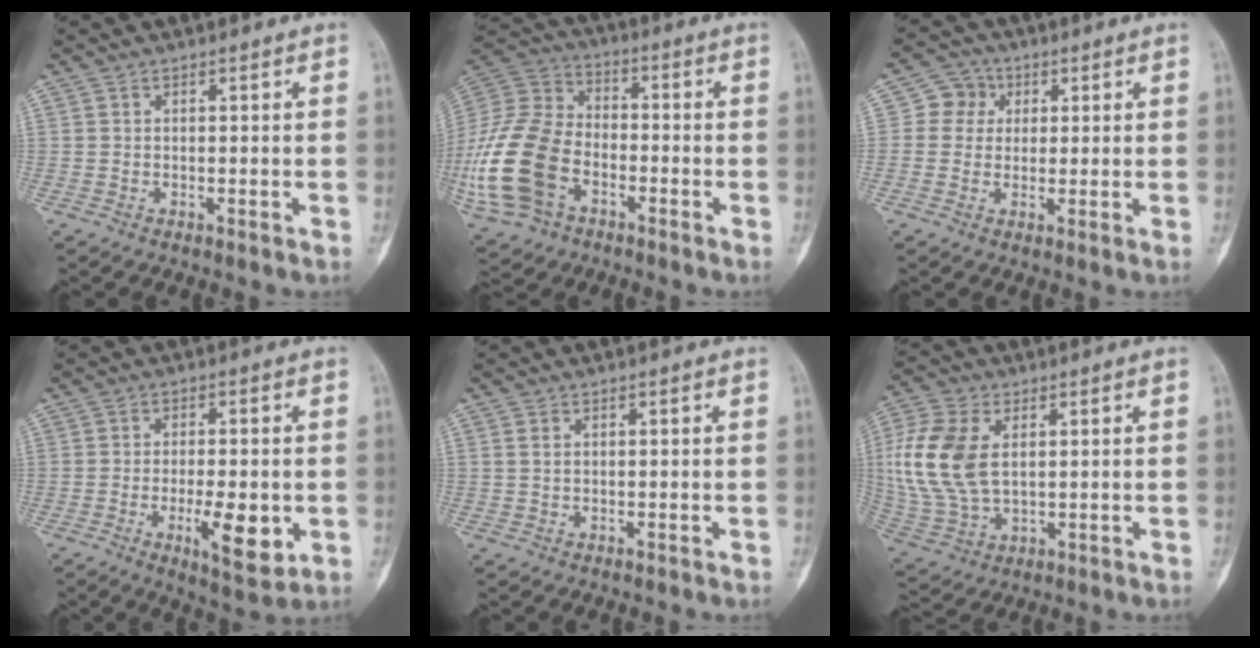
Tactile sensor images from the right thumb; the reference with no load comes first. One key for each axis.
{"total": 22.1, "fx": -6.9, "fy": 14.9, "fz": 14.7, "tx": -0.339, "ty": 0.027, "tz": -0.124}
{"total": 5.1, "fx": 1.1, "fy": 4.8, "fz": 1.2, "tx": 0.010, "ty": 0.007, "tz": 0.010}
{"total": 9.4, "fx": -2.2, "fy": 3.3, "fz": 8.5, "tx": -0.128, "ty": -0.013, "tz": -0.028}
{"total": 0.7, "fx": 0.3, "fy": 0.4, "fz": 0.5, "tx": -0.013, "ty": 0.004, "tz": 0.007}
{"total": 14.6, "fx": 2.4, "fy": 9.0, "fz": 11.2, "tx": -0.251, "ty": 0.000, "tz": 0.052}